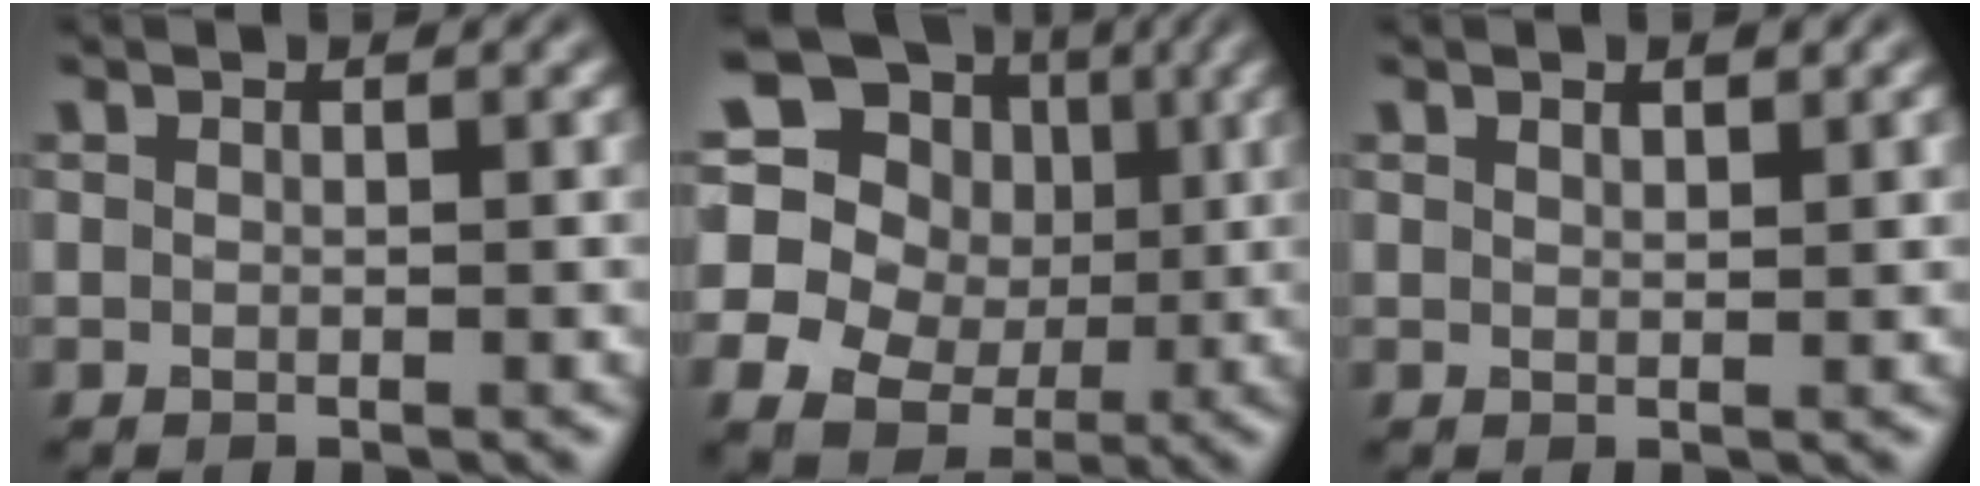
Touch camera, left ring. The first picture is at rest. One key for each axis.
{"total": 18.0, "fx": 2.7, "fy": 16.5, "fz": 6.7, "tx": -0.175, "ty": 0.014, "tz": 0.016}
{"total": 1.2, "fx": 0.9, "fy": 0.3, "fz": 0.7, "tx": -0.013, "ty": 0.000, "tz": 0.015}